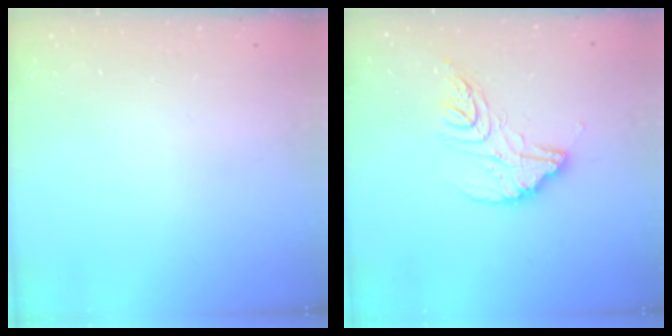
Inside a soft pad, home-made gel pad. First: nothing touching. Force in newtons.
{"total": 14.0, "press": 14.0, "slide": 1.1}